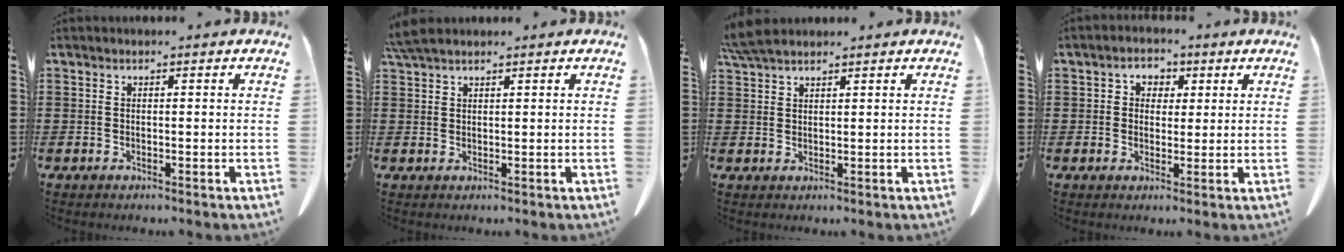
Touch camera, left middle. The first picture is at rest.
{"total": 2.8, "force": [2.3, 0.3, 1.6], "torque": [-0.039, 0.002, 0.046]}
{"total": 3.9, "force": [3.3, 0.6, 1.9], "torque": [-0.048, -0.001, 0.065]}
{"total": 2.8, "force": [0.8, 2.4, 1.0], "torque": [-0.025, 0.008, 0.010]}